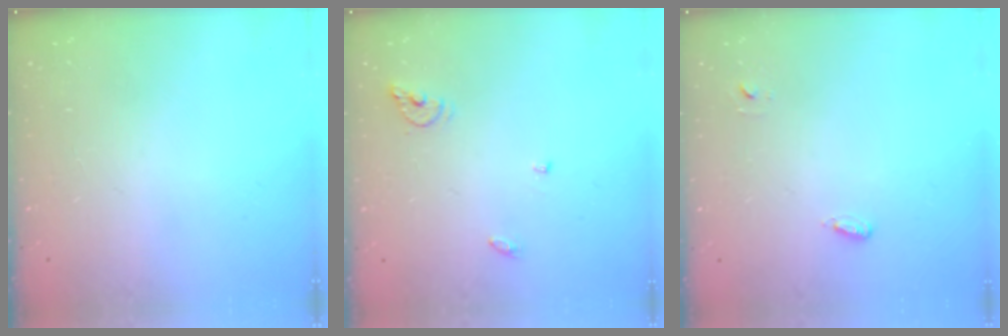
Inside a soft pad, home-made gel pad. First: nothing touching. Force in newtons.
{"total": 6.2, "press": 6.2, "slide": 0.4}
{"total": 3.2, "press": 2.9, "slide": 1.4}